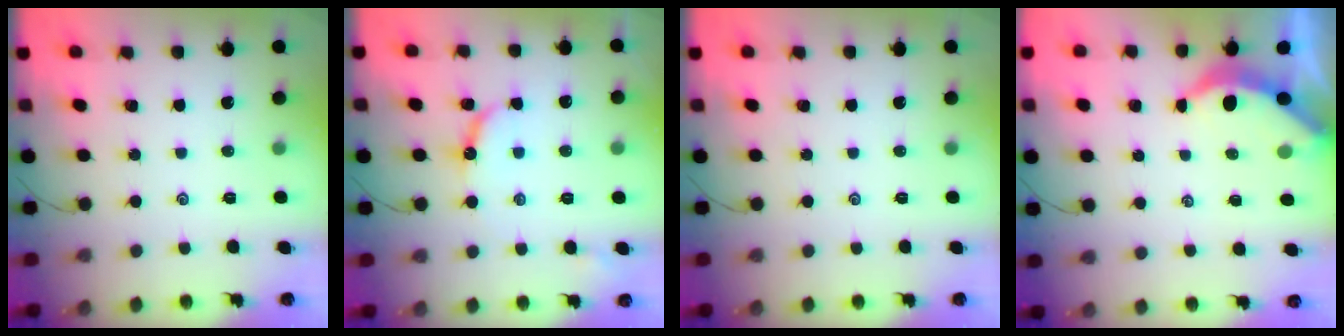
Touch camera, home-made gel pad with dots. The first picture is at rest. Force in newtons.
{"total": 8.3, "press": 8.2, "slide": 0.7}
{"total": 0.0}
{"total": 4.7, "press": 4.7, "slide": 0.5}